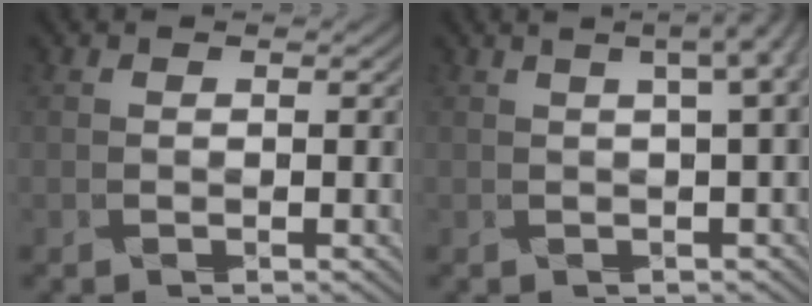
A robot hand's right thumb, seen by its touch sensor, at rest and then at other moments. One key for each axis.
{"total": 5.4, "fx": 1.2, "fy": 1.3, "fz": 5.0, "tx": -0.082, "ty": 0.002, "tz": 0.026}